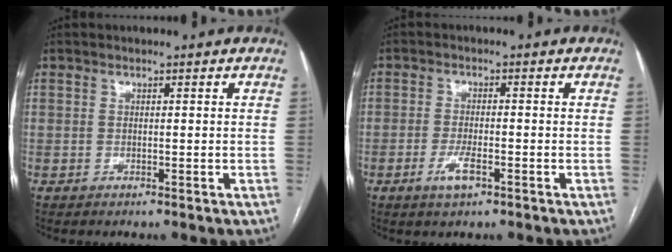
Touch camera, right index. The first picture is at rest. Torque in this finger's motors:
{"motor_torque": [0.07, -0.13, -0.02, -0.01]}